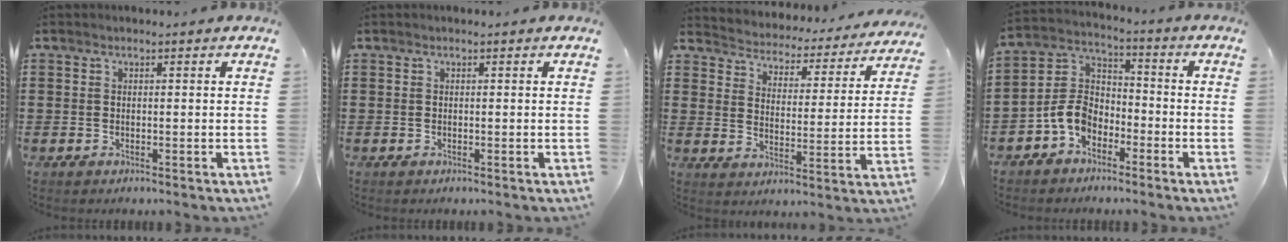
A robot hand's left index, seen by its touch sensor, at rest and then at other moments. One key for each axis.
{"total": 0.0}
{"total": 3.2, "fx": 3.2, "fy": 0.3, "fz": -0.4, "tx": -0.016, "ty": -0.035, "tz": 0.045}
{"total": 7.1, "fx": -3.9, "fy": 4.7, "fz": 3.7, "tx": -0.105, "ty": 0.005, "tz": -0.083}